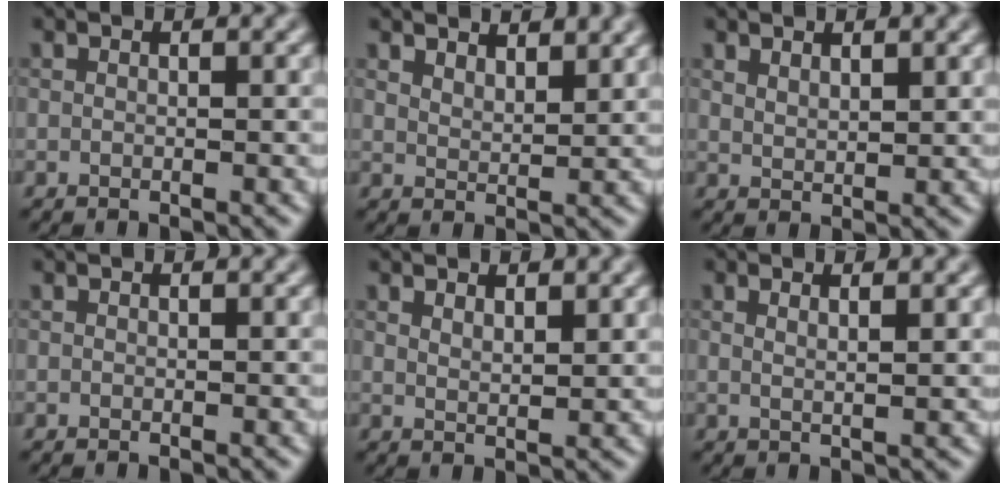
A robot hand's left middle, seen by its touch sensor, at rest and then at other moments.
{"total": 3.9, "force": [3.4, 1.1, 1.4], "torque": [-0.022, 0.004, 0.047]}
{"total": 1.5, "force": [1.3, 0.4, 0.7], "torque": [-0.015, -0.001, 0.024]}
{"total": 0.0}
{"total": 1.7, "force": [1.3, 0.5, 0.9], "torque": [-0.019, -0.003, 0.024]}
{"total": 2.6, "force": [1.2, 0.9, 2.1], "torque": [-0.019, 0.003, 0.003]}